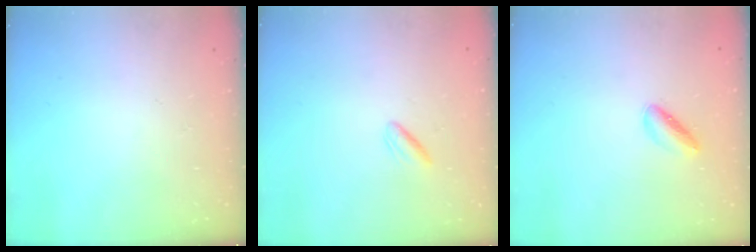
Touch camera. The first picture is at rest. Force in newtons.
{"total": 2.0, "press": 1.7, "slide": 1.1}
{"total": 2.5, "press": 2.4, "slide": 0.3}